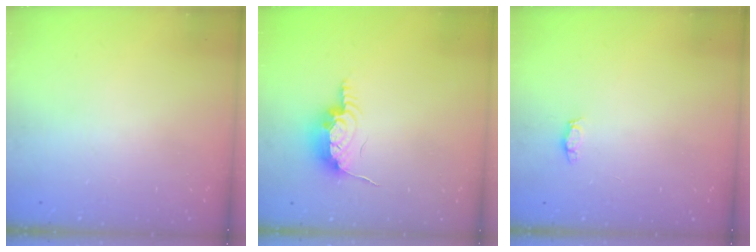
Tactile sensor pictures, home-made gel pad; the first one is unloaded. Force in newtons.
{"total": 10.3, "press": 10.1, "slide": 1.8}
{"total": 2.8, "press": 2.8, "slide": 0.4}